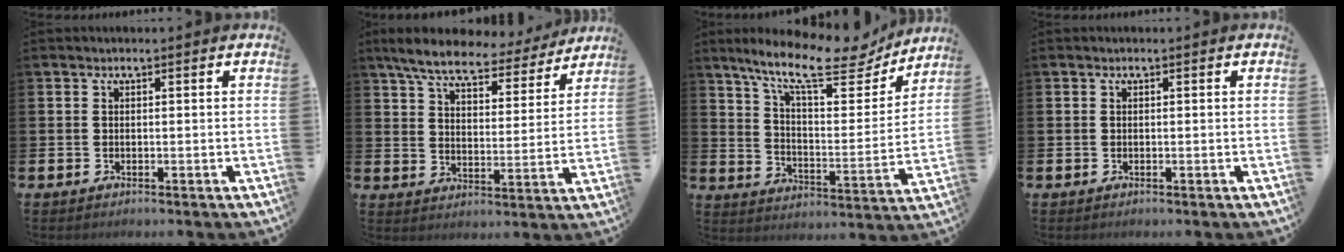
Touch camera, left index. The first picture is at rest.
{"total": 7.6, "force": [6.7, 1.8, 3.0], "torque": [-0.085, -0.036, 0.114]}
{"total": 12.8, "force": [10.4, 3.4, 6.6], "torque": [-0.141, -0.063, 0.173]}
{"total": 0.0}